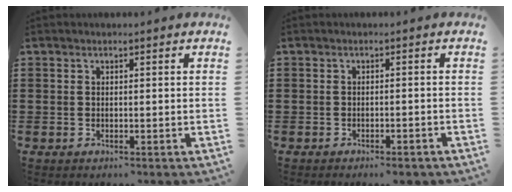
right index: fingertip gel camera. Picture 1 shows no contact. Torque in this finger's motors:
{"motor_torque": [-0.02, 0.03, -0.31, -0.08]}